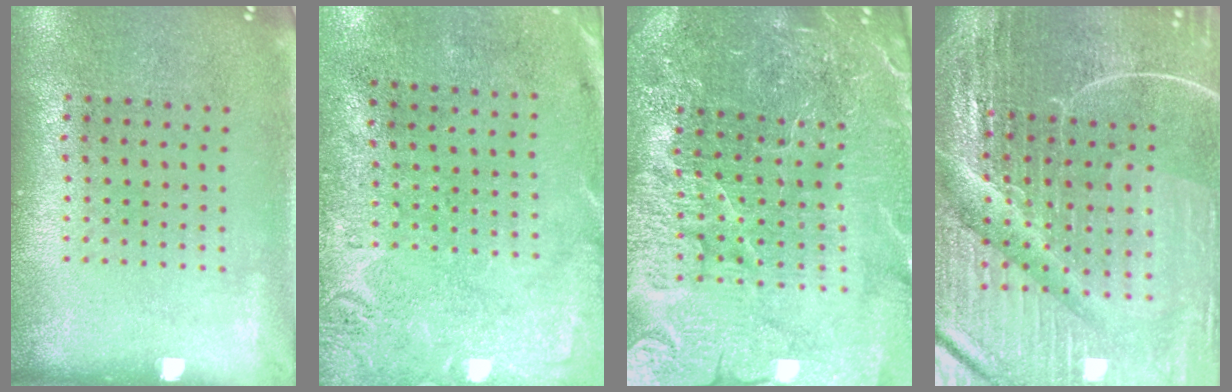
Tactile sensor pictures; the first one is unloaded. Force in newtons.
{"total": 2.8, "press": 2.2, "slide": 1.8}
{"total": 5.8, "press": 5.2, "slide": 2.6}
{"total": 7.1, "press": 6.2, "slide": 3.4}